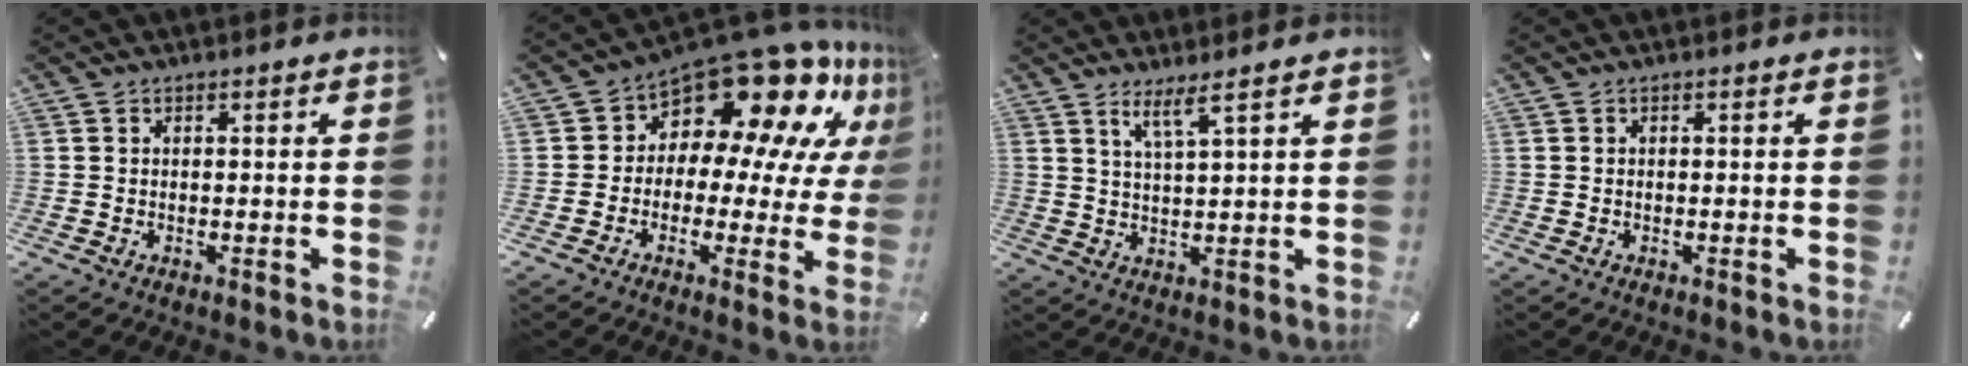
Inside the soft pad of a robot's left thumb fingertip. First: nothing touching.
{"total": 16.2, "force": [11.1, 8.0, 8.7], "torque": [-0.138, -0.101, 0.191]}
{"total": 4.5, "force": [3.4, -0.2, 3.0], "torque": [-0.068, -0.013, 0.059]}
{"total": 0.0}